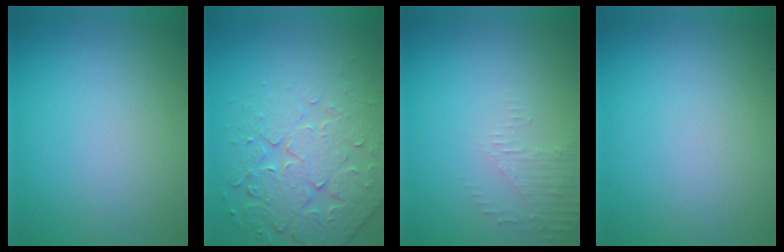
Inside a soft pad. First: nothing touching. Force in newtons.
{"total": 5.8, "press": 5.2, "slide": 2.7}
{"total": 1.9, "press": 1.8, "slide": 0.4}
{"total": 0.0}